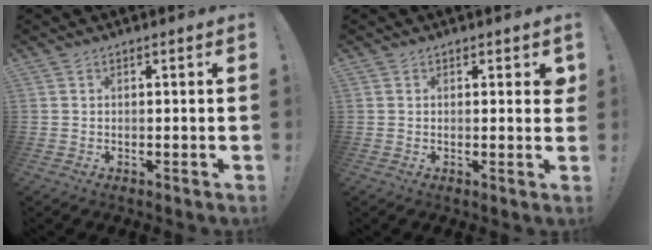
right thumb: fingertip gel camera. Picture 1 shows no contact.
{"total": 1.2, "force": [0.6, 0.9, 0.4], "torque": [0.009, -0.002, 0.009]}